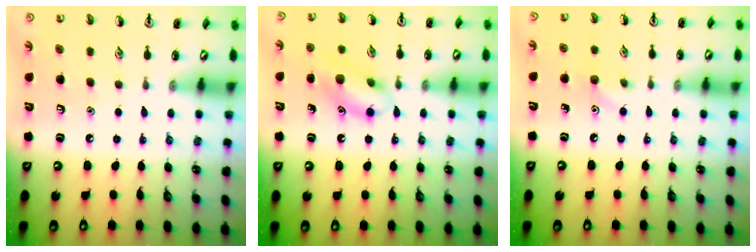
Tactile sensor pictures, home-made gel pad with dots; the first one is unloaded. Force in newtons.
{"total": 11.6, "press": 11.6, "slide": 0.6}
{"total": 5.6, "press": 5.4, "slide": 1.6}